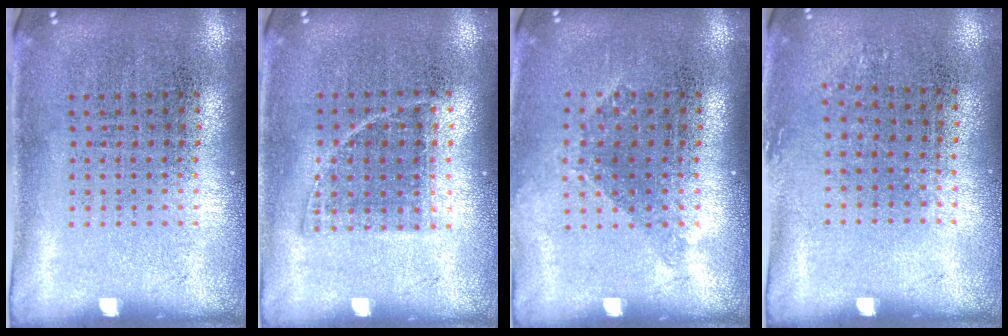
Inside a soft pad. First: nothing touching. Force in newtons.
{"total": 0.8, "press": 0.7, "slide": 0.4}
{"total": 1.1, "press": 0.8, "slide": 0.7}
{"total": 0.8, "press": 0.6, "slide": 0.5}